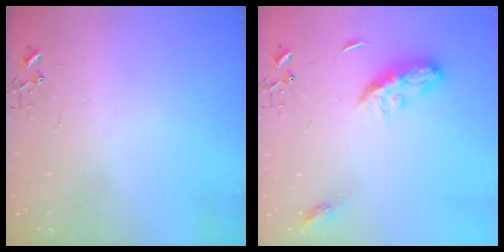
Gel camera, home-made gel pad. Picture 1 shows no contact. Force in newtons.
{"total": 9.7, "press": 9.7, "slide": 0.1}